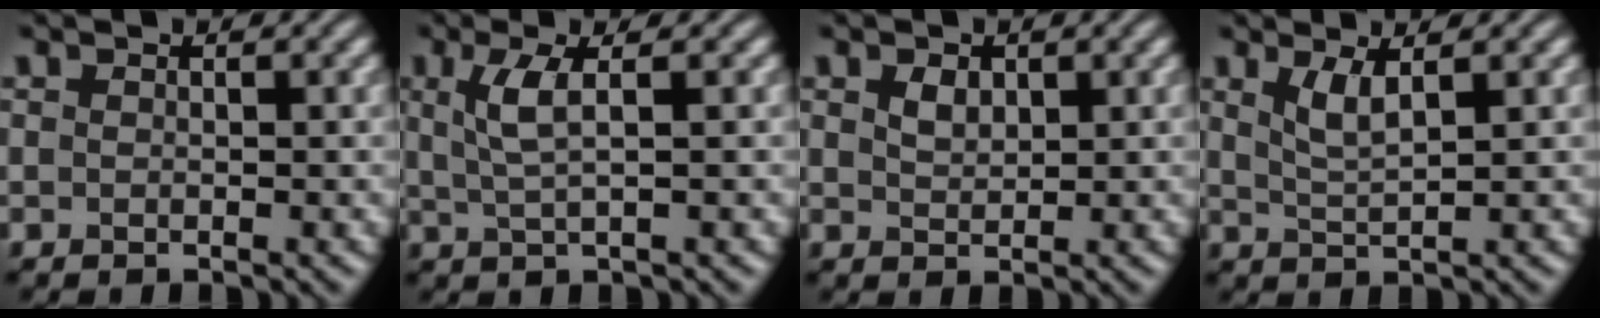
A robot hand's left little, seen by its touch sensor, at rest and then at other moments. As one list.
[{"total": 3.0, "force": [0.8, 0.7, 2.8], "torque": [-0.060, -0.001, 0.017]}, {"total": 1.5, "force": [0.8, 1.0, 0.9], "torque": [-0.018, 0.000, 0.017]}, {"total": 2.3, "force": [1.2, 0.6, 1.9], "torque": [-0.038, -0.006, 0.027]}]